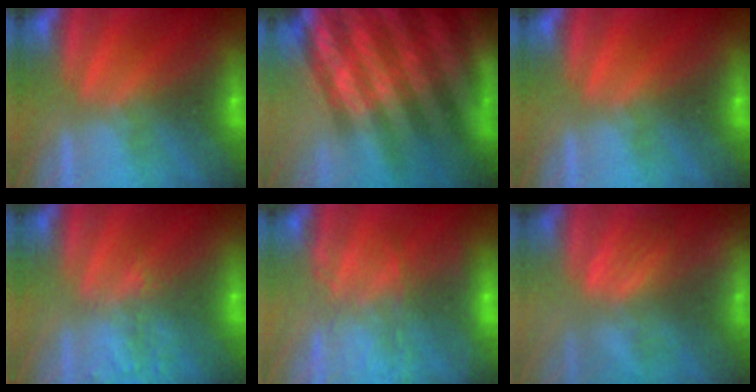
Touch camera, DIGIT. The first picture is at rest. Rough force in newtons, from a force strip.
{"total": 6.8}
{"total": 0.0}
{"total": 1.6}
{"total": 5.9}
{"total": 4.1}